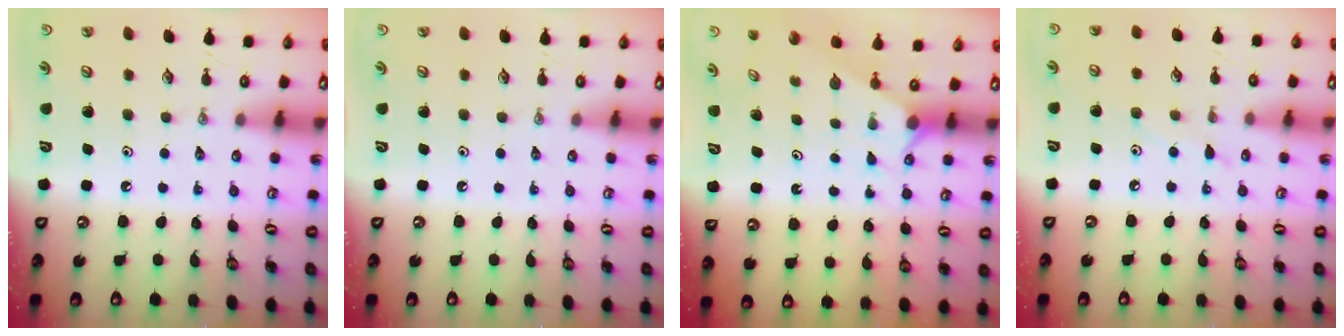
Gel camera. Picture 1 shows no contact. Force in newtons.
{"total": 0.0}
{"total": 1.9, "press": 1.9, "slide": 0.3}
{"total": 4.4, "press": 4.4, "slide": 0.4}